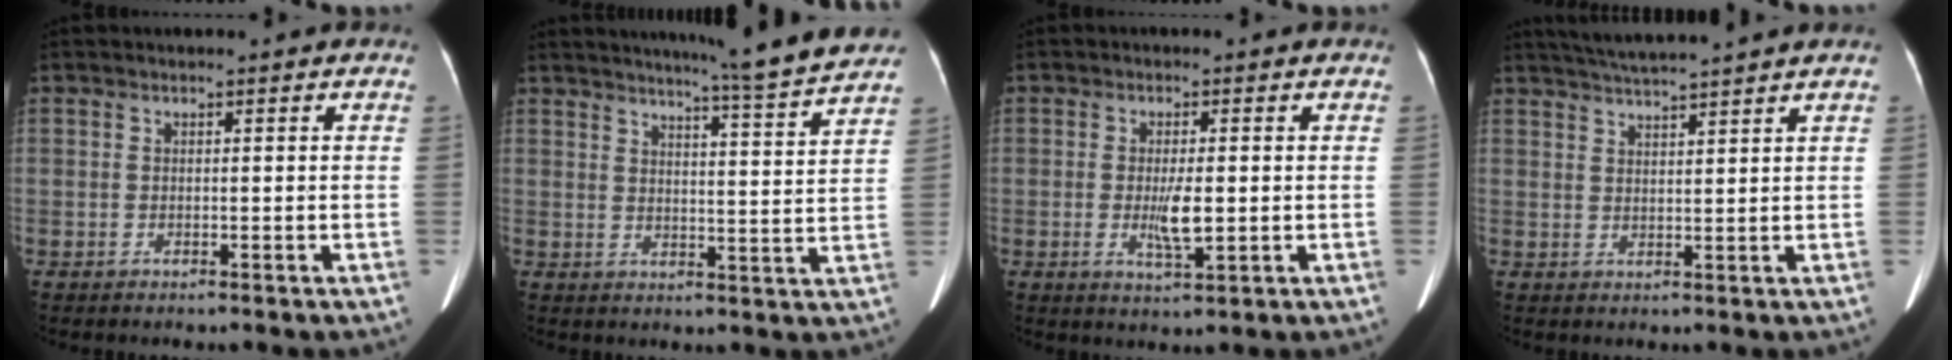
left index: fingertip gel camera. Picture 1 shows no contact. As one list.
[{"total": 11.6, "force": [10.7, -1.5, 4.4], "torque": [-0.074, -0.027, 0.134]}, {"total": 4.4, "force": [-0.4, 0.9, 4.3], "torque": [-0.084, -0.008, -0.004]}, {"total": 7.1, "force": [6.4, -1.3, 2.7], "torque": [-0.051, 0.018, 0.104]}]